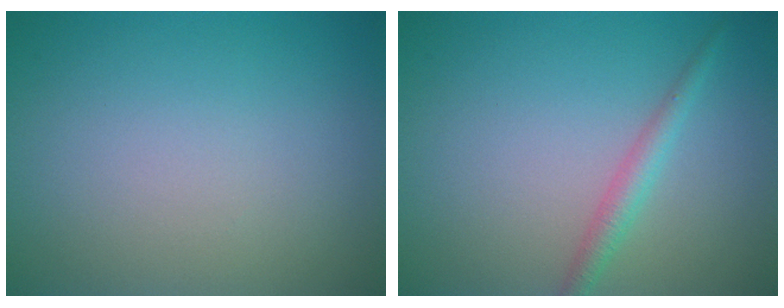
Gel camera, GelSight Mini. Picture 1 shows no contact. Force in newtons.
{"total": 1.9, "press": 1.9, "slide": 0.0}